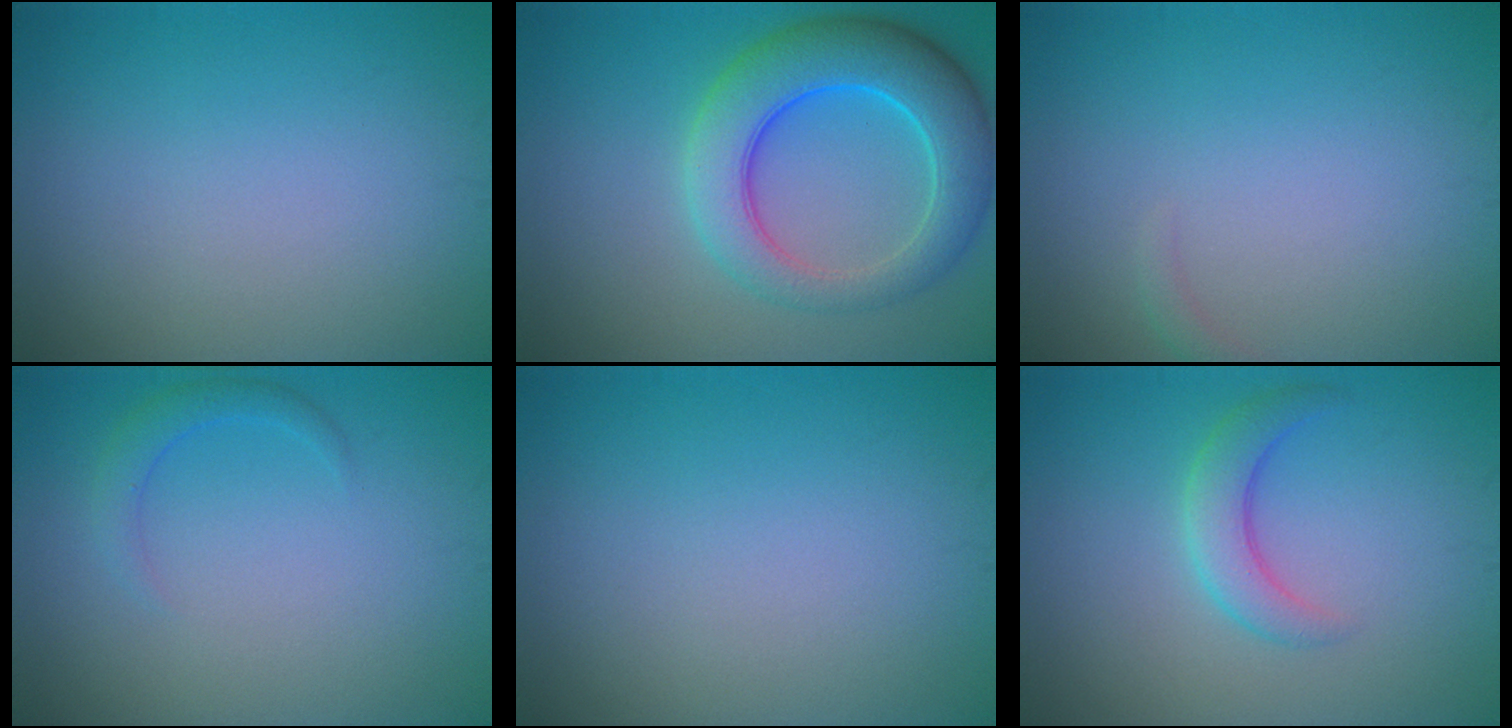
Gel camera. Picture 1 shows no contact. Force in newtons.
{"total": 7.9, "press": 7.9, "slide": 0.3}
{"total": 0.7, "press": 0.7, "slide": 0.2}
{"total": 1.5, "press": 1.5, "slide": 0.1}
{"total": 0.0}
{"total": 2.8, "press": 2.8, "slide": 0.1}